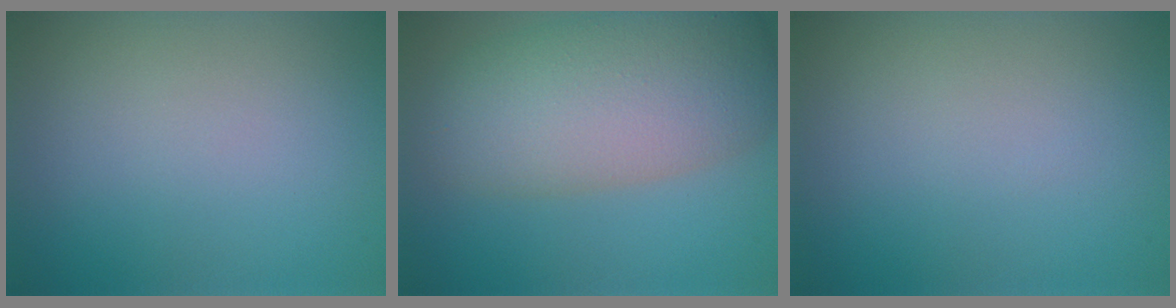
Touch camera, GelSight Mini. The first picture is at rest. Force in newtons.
{"total": 8.9, "press": 8.9, "slide": 0.2}
{"total": 0.0}